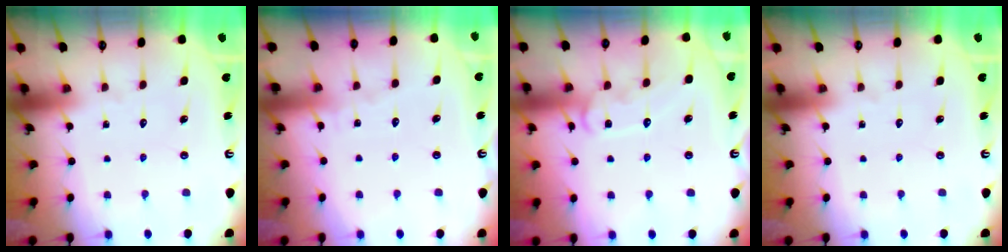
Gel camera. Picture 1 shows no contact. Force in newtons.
{"total": 2.5, "press": 2.5, "slide": 0.2}
{"total": 10.7, "press": 10.7, "slide": 0.9}
{"total": 0.0}